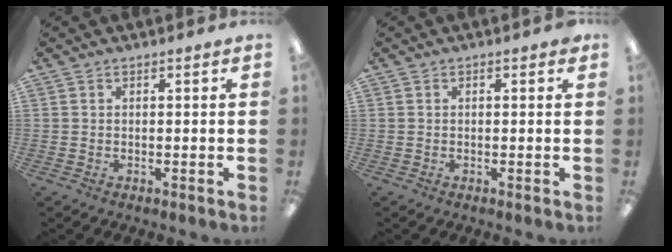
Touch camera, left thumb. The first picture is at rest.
{"total": 0.7, "force": [0.4, 0.2, 0.5], "torque": [-0.003, 0.000, 0.005]}